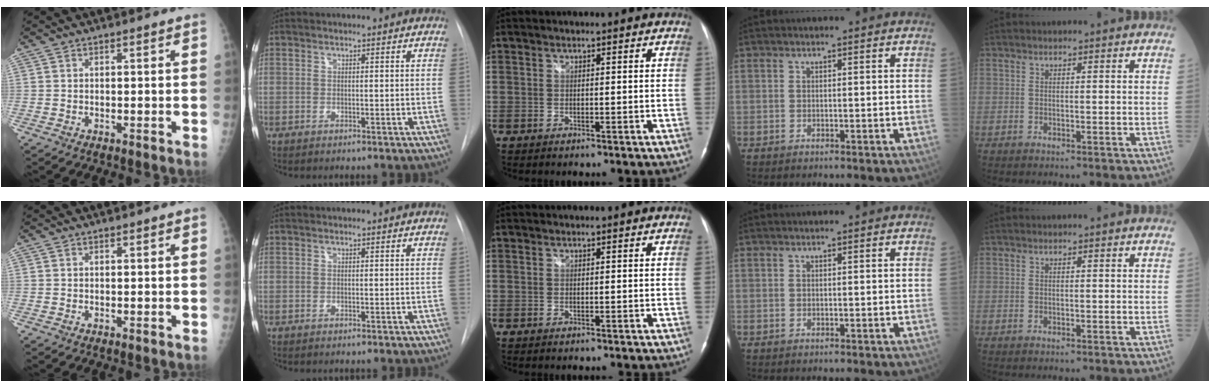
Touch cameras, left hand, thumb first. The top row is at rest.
{}